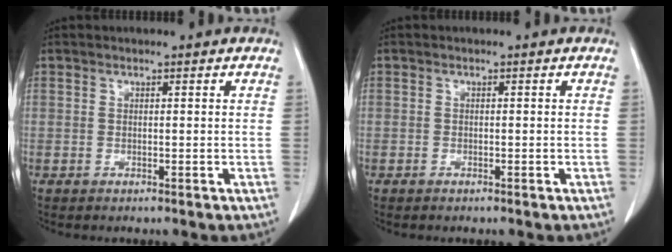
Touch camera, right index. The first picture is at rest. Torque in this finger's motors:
{"motor_torque": [0.12, -0.09, -0.04, -0.04]}